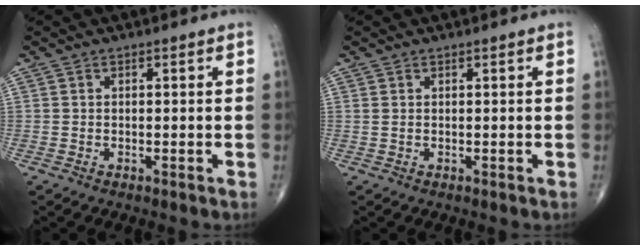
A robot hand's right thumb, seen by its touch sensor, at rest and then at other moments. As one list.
[{"total": 0.6, "force": [0.2, 0.1, 0.5], "torque": [-0.020, 0.005, 0.006]}]